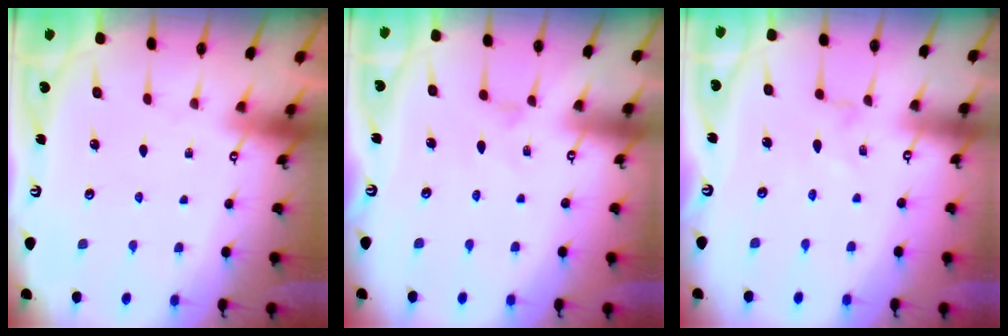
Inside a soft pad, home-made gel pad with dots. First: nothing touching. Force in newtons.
{"total": 0.0}
{"total": 0.0}